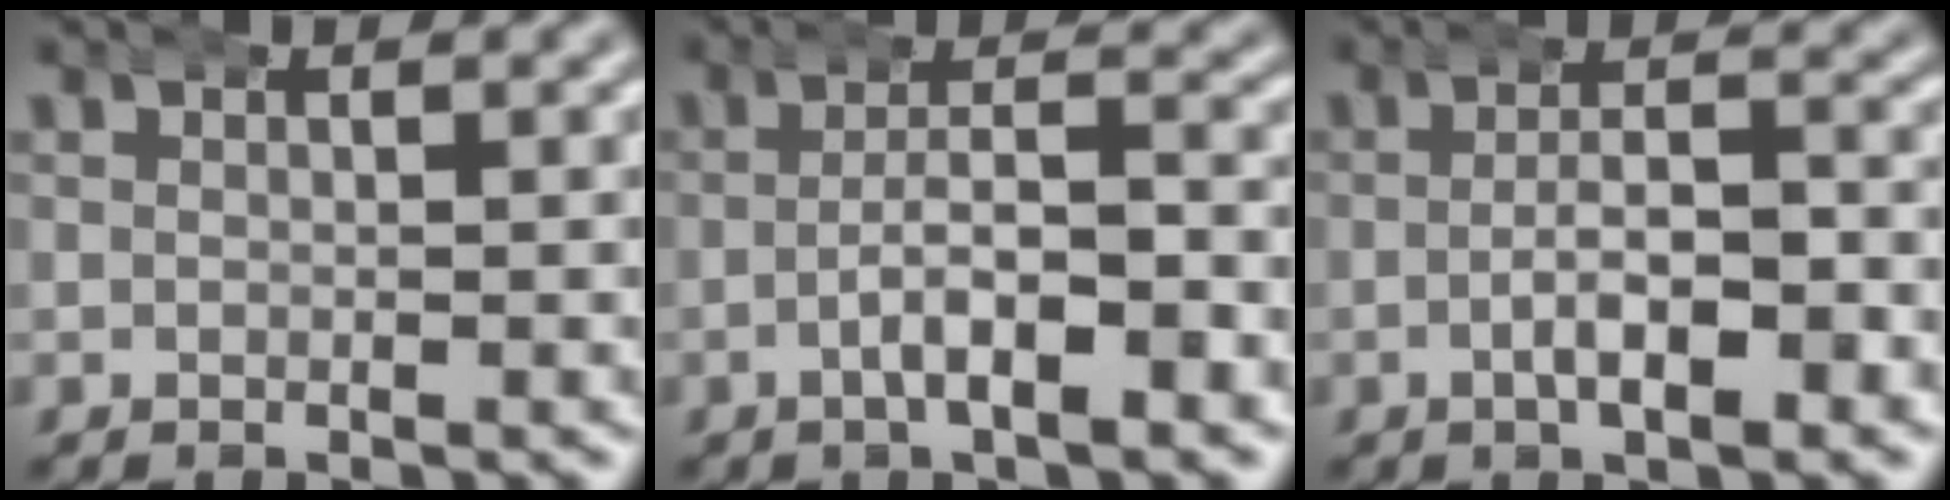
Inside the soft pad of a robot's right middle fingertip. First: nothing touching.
{"total": 4.1, "force": [-2.4, 0.7, 3.2], "torque": [-0.049, 0.005, -0.042]}
{"total": 4.0, "force": [-2.3, 1.1, 3.1], "torque": [-0.042, 0.001, -0.038]}